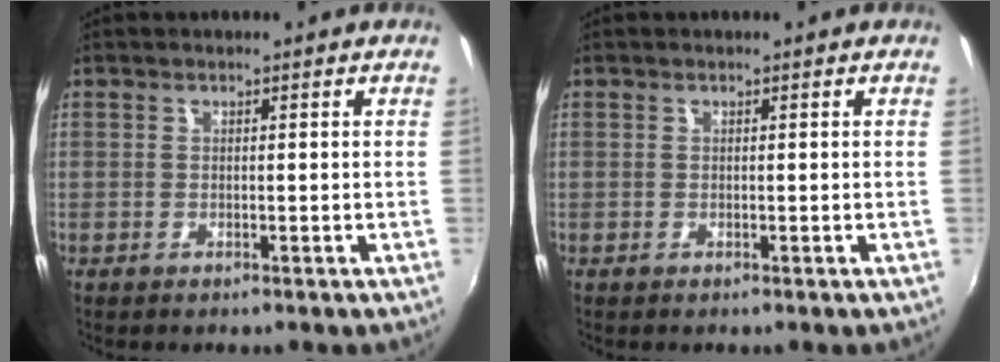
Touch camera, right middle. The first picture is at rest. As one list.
[{"total": 0.0}]